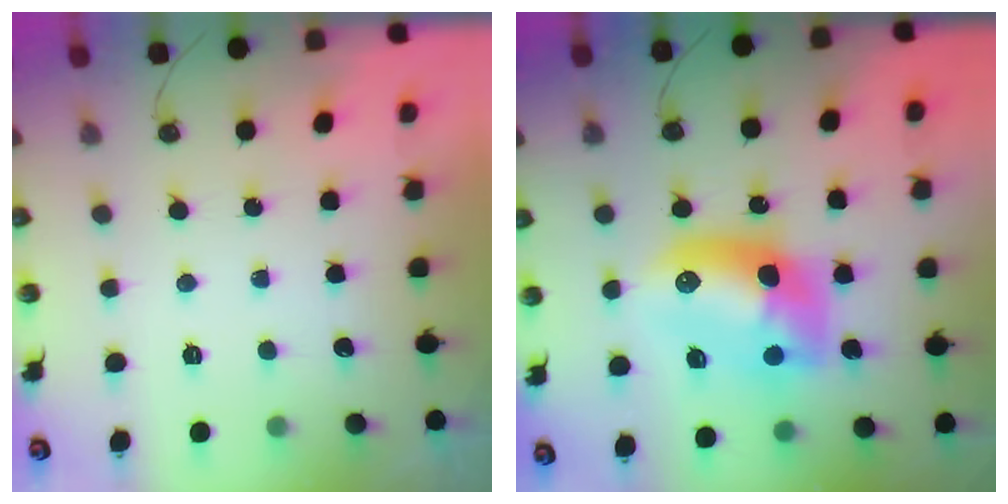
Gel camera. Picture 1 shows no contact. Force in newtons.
{"total": 14.0, "press": 14.0, "slide": 1.3}